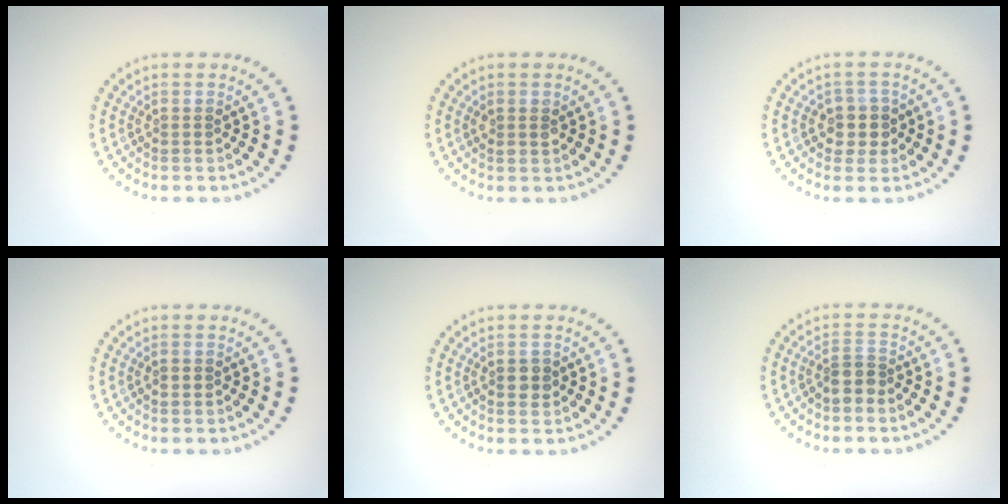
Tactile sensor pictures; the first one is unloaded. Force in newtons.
{"total": 1.2, "press": 1.2, "slide": 0.3}
{"total": 2.5, "press": 2.2, "slide": 1.0}
{"total": 1.0, "press": 1.0, "slide": 0.1}
{"total": 1.4, "press": 1.4, "slide": 0.2}
{"total": 2.1, "press": 1.7, "slide": 1.2}